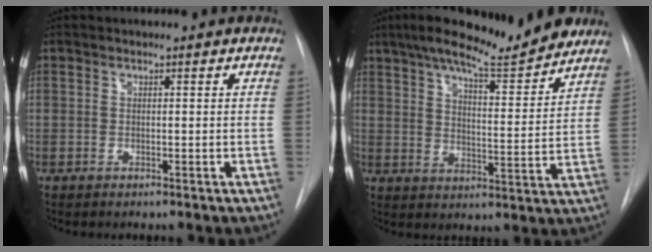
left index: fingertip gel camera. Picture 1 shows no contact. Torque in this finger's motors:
{"motor_torque": [1.08, -1.06, 0.04, 0.04]}